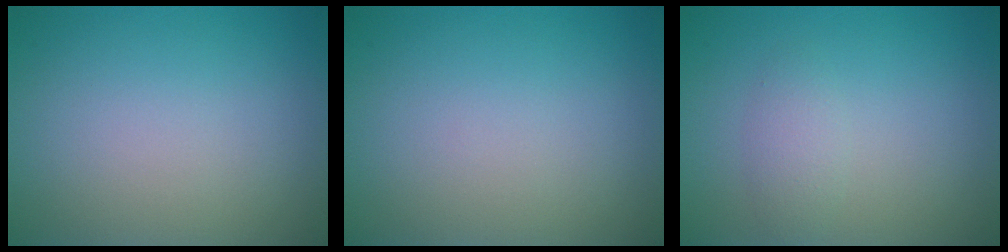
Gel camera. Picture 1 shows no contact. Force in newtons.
{"total": 0.0}
{"total": 1.5, "press": 1.5, "slide": 0.0}